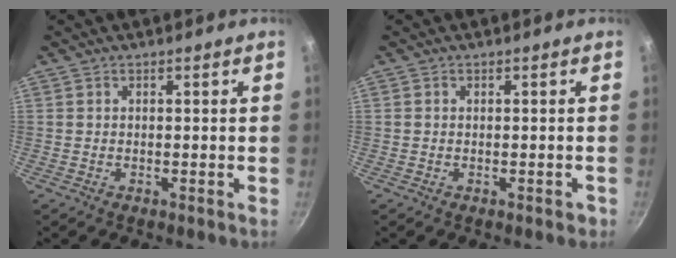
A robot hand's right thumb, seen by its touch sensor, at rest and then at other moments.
{"total": 1.2, "force": [-0.5, 0.8, 0.8], "torque": [-0.004, 0.009, -0.003]}